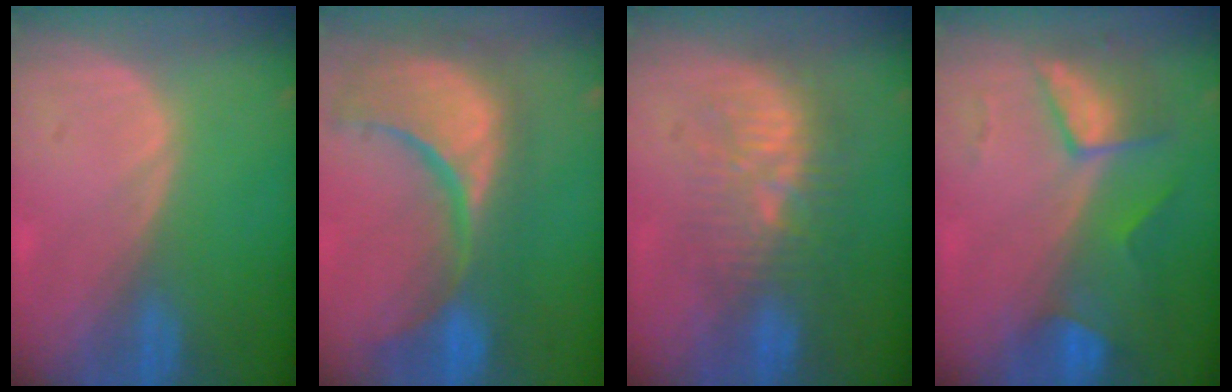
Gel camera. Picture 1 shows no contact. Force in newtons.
{"total": 15.1, "press": 12.0, "slide": 9.1}
{"total": 9.2, "press": 8.8, "slide": 2.6}
{"total": 7.6, "press": 6.7, "slide": 3.5}